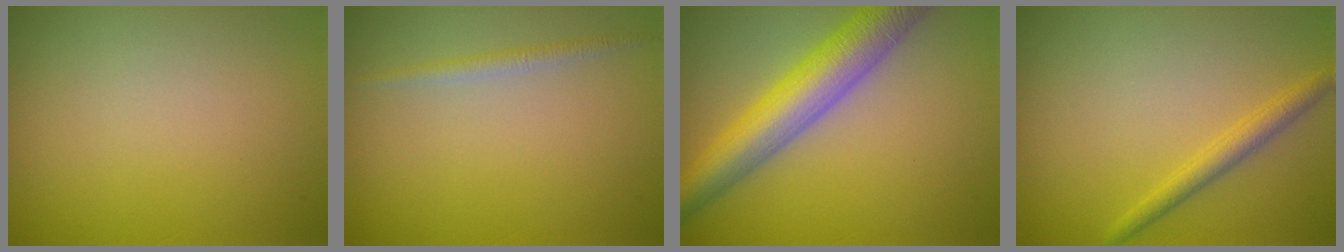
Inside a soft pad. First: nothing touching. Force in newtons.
{"total": 1.1, "press": 1.1, "slide": 0.1}
{"total": 7.0, "press": 7.0, "slide": 0.4}
{"total": 2.0, "press": 2.0, "slide": 0.0}